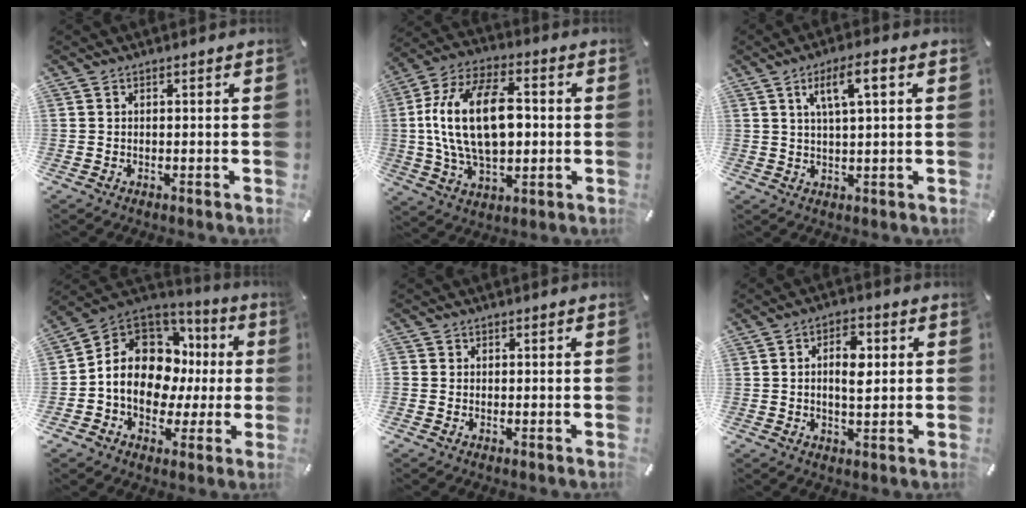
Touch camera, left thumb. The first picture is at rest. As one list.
[{"total": 20.3, "force": [1.0, 12.1, 16.3], "torque": [-0.333, 0.004, 0.011]}, {"total": 7.1, "force": [2.7, 1.6, 6.4], "torque": [-0.122, 0.000, 0.042]}, {"total": 14.0, "force": [0.8, 11.3, 8.1], "torque": [-0.159, -0.014, 0.019]}, {"total": 0.8, "force": [-0.2, 0.8, 0.1], "torque": [0.000, 0.005, -0.007]}, {"total": 6.7, "force": [0.9, 3.7, 5.5], "torque": [-0.077, 0.000, 0.009]}]